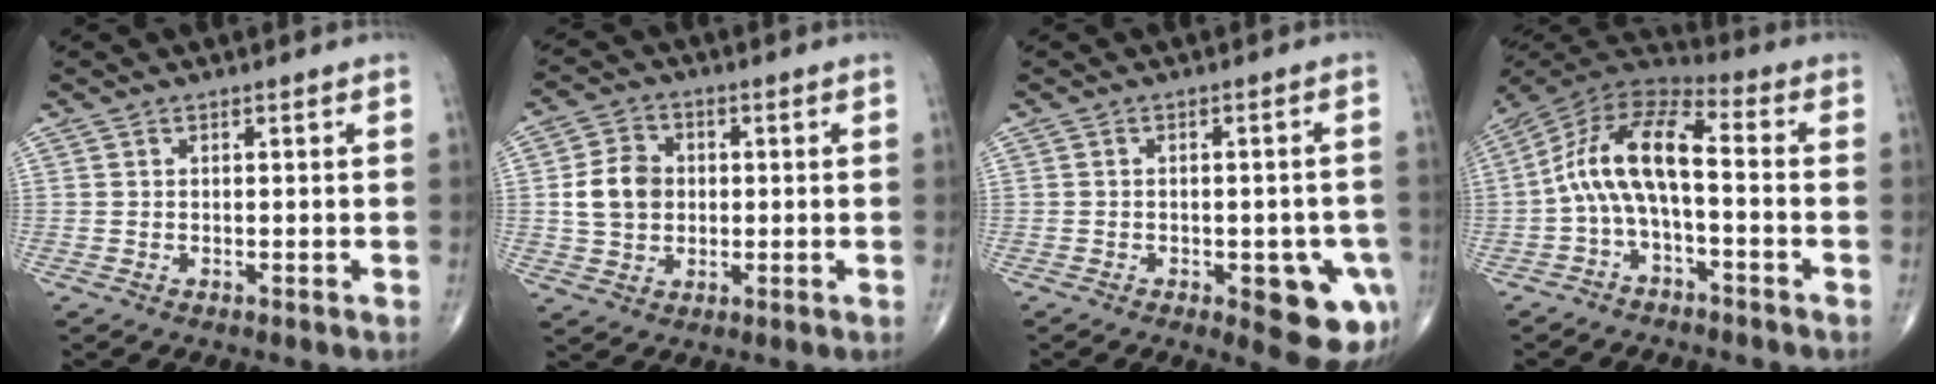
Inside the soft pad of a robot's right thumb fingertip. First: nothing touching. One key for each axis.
{"total": 8.0, "fx": 0.4, "fy": 6.4, "fz": 4.7, "tx": -0.068, "ty": 0.008, "tz": 0.006}
{"total": 11.7, "fx": -4.4, "fy": 4.9, "fz": 9.7, "tx": -0.088, "ty": 0.007, "tz": -0.045}
{"total": 12.5, "fx": -2.0, "fy": 5.2, "fz": 11.2, "tx": -0.210, "ty": 0.064, "tz": -0.050}